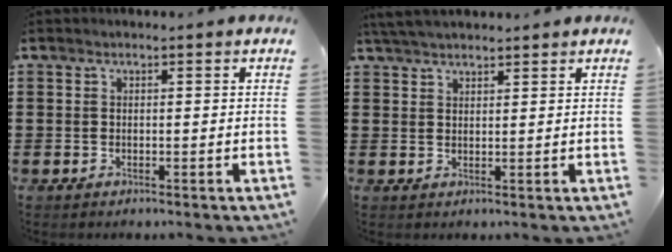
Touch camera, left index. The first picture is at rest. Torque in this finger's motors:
{"motor_torque": [0.12, -0.21, 0.50, 0.07]}